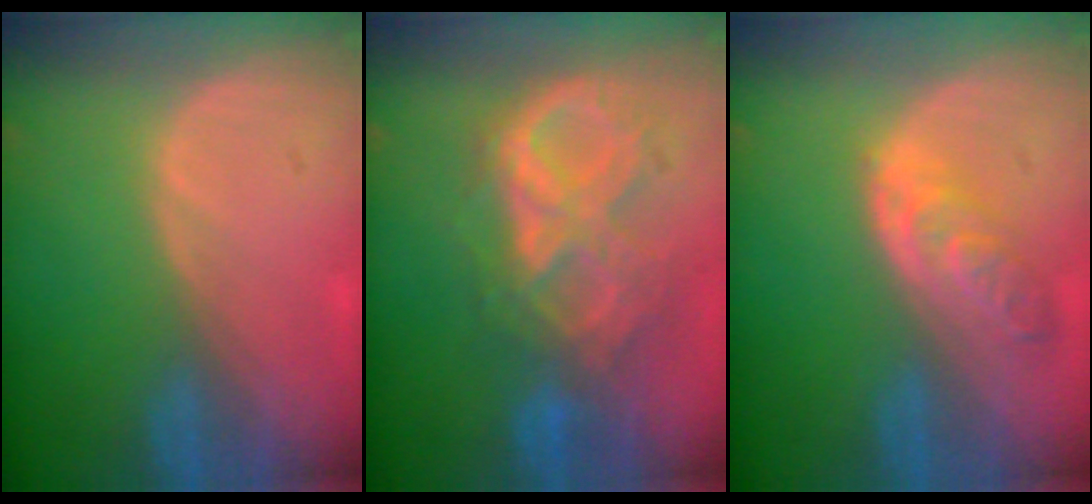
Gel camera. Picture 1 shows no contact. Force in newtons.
{"total": 10.2, "press": 8.7, "slide": 5.3}
{"total": 5.6, "press": 5.1, "slide": 2.2}